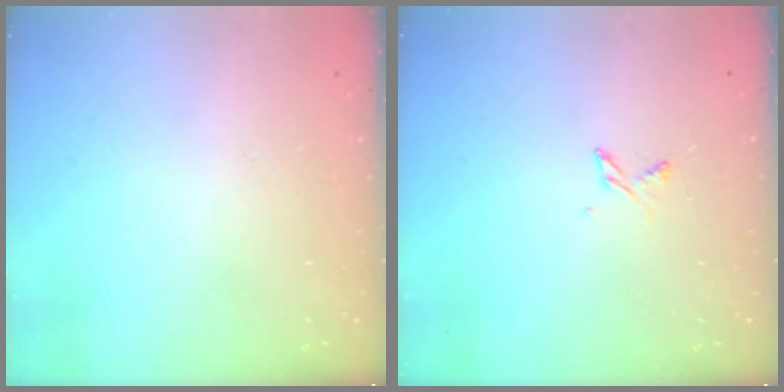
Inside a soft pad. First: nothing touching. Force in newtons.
{"total": 2.7, "press": 2.7, "slide": 0.4}